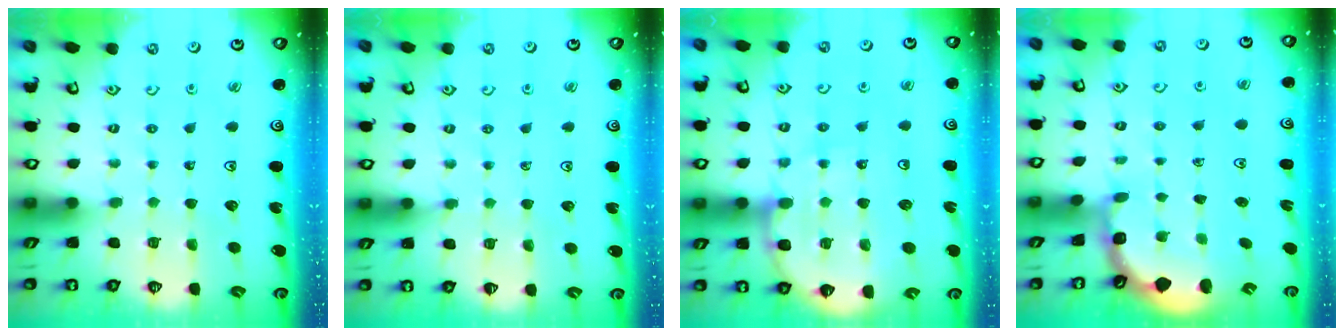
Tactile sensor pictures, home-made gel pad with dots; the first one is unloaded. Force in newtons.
{"total": 3.9, "press": 3.8, "slide": 0.6}
{"total": 11.9, "press": 11.5, "slide": 3.2}
{"total": 1.8, "press": 1.6, "slide": 0.8}